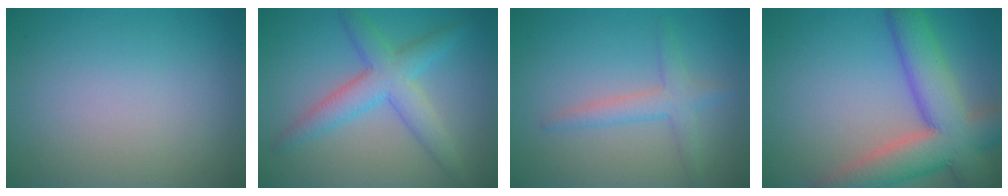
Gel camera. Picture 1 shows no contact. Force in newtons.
{"total": 4.7, "press": 4.7, "slide": 0.1}
{"total": 2.5, "press": 2.5, "slide": 0.1}
{"total": 9.8, "press": 9.7, "slide": 0.6}